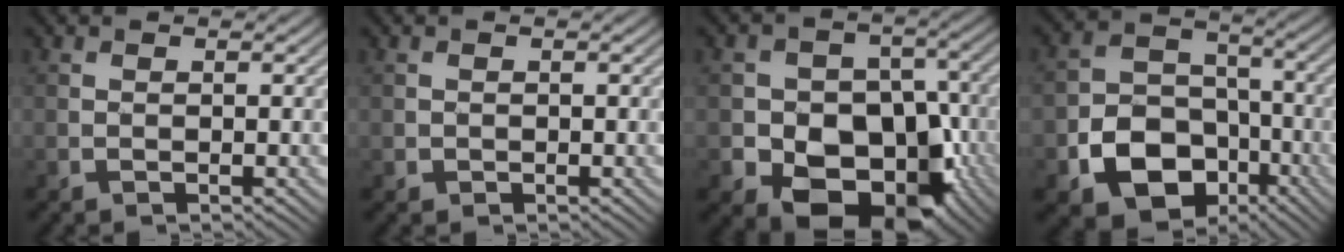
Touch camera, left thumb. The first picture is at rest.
{"total": 0.8, "force": [-0.1, 0.8, 0.1], "torque": [0.001, -0.007, -0.003]}
{"total": 15.2, "force": [-5.9, 11.4, 8.2], "torque": [-0.111, -0.019, -0.124]}
{"total": 12.4, "force": [-5.8, 9.1, 6.2], "torque": [-0.134, -0.039, -0.103]}